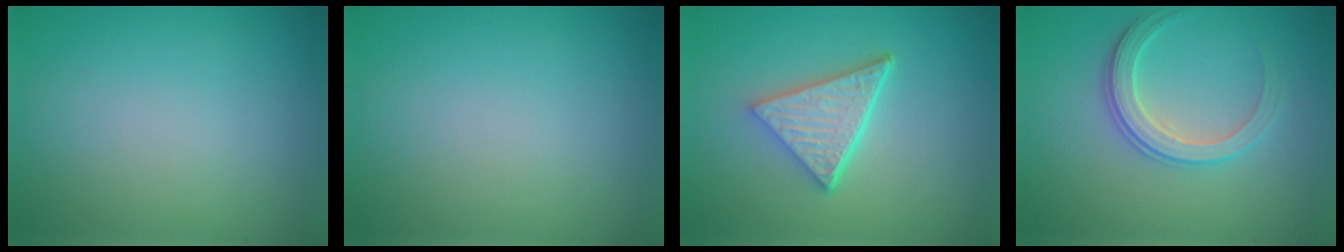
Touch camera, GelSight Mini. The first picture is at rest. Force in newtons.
{"total": 0.0}
{"total": 5.2, "press": 3.7, "slide": 3.6}
{"total": 2.9, "press": 2.8, "slide": 0.6}